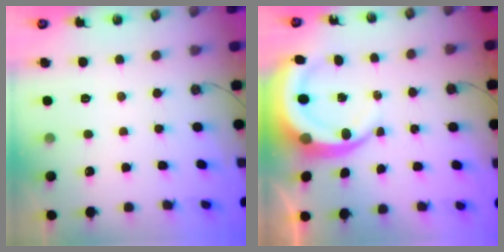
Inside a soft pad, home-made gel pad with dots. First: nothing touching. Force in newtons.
{"total": 7.8, "press": 7.7, "slide": 1.0}